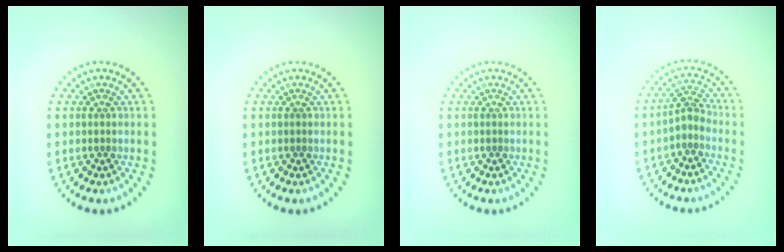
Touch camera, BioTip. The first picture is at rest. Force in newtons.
{"total": 0.0}
{"total": 0.0}
{"total": 1.9, "press": 1.4, "slide": 1.3}